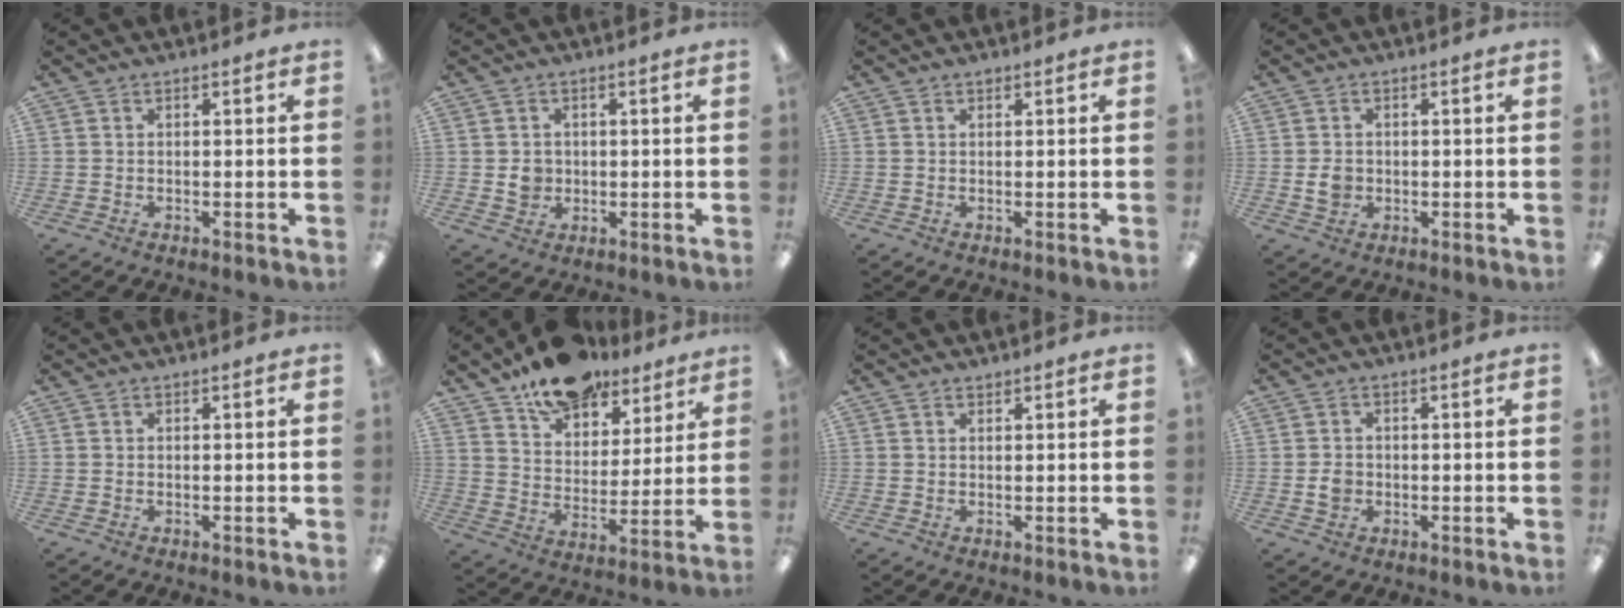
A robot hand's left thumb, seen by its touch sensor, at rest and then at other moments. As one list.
[{"total": 3.5, "force": [0.2, 3.3, 1.2], "torque": [-0.009, 0.000, 0.001]}, {"total": 0.7, "force": [0.5, 0.3, 0.3], "torque": [-0.008, 0.001, 0.010]}, {"total": 3.3, "force": [-0.2, 2.8, 1.8], "torque": [-0.023, 0.002, -0.006]}, {"total": 0.0}, {"total": 14.7, "force": [11.7, 7.3, 5.1], "torque": [-0.082, -0.076, 0.213]}, {"total": 0.9, "force": [0.8, 0.2, 0.1], "torque": [-0.003, -0.001, 0.016]}, {"total": 2.7, "force": [-0.4, 2.2, 1.4], "torque": [-0.017, 0.001, -0.010]}]